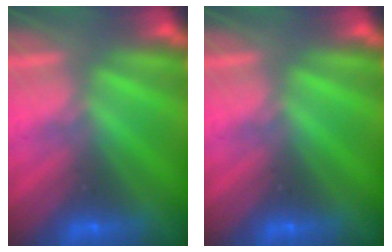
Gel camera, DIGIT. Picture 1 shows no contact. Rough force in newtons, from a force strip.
{"total": 0.0}